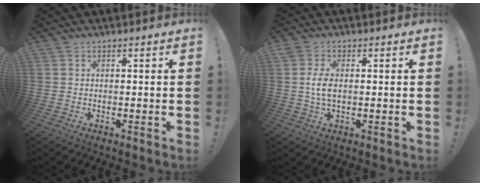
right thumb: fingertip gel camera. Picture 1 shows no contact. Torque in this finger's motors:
{"motor_torque": [-0.16, 1.50, 0.51, -0.67, 0.17]}